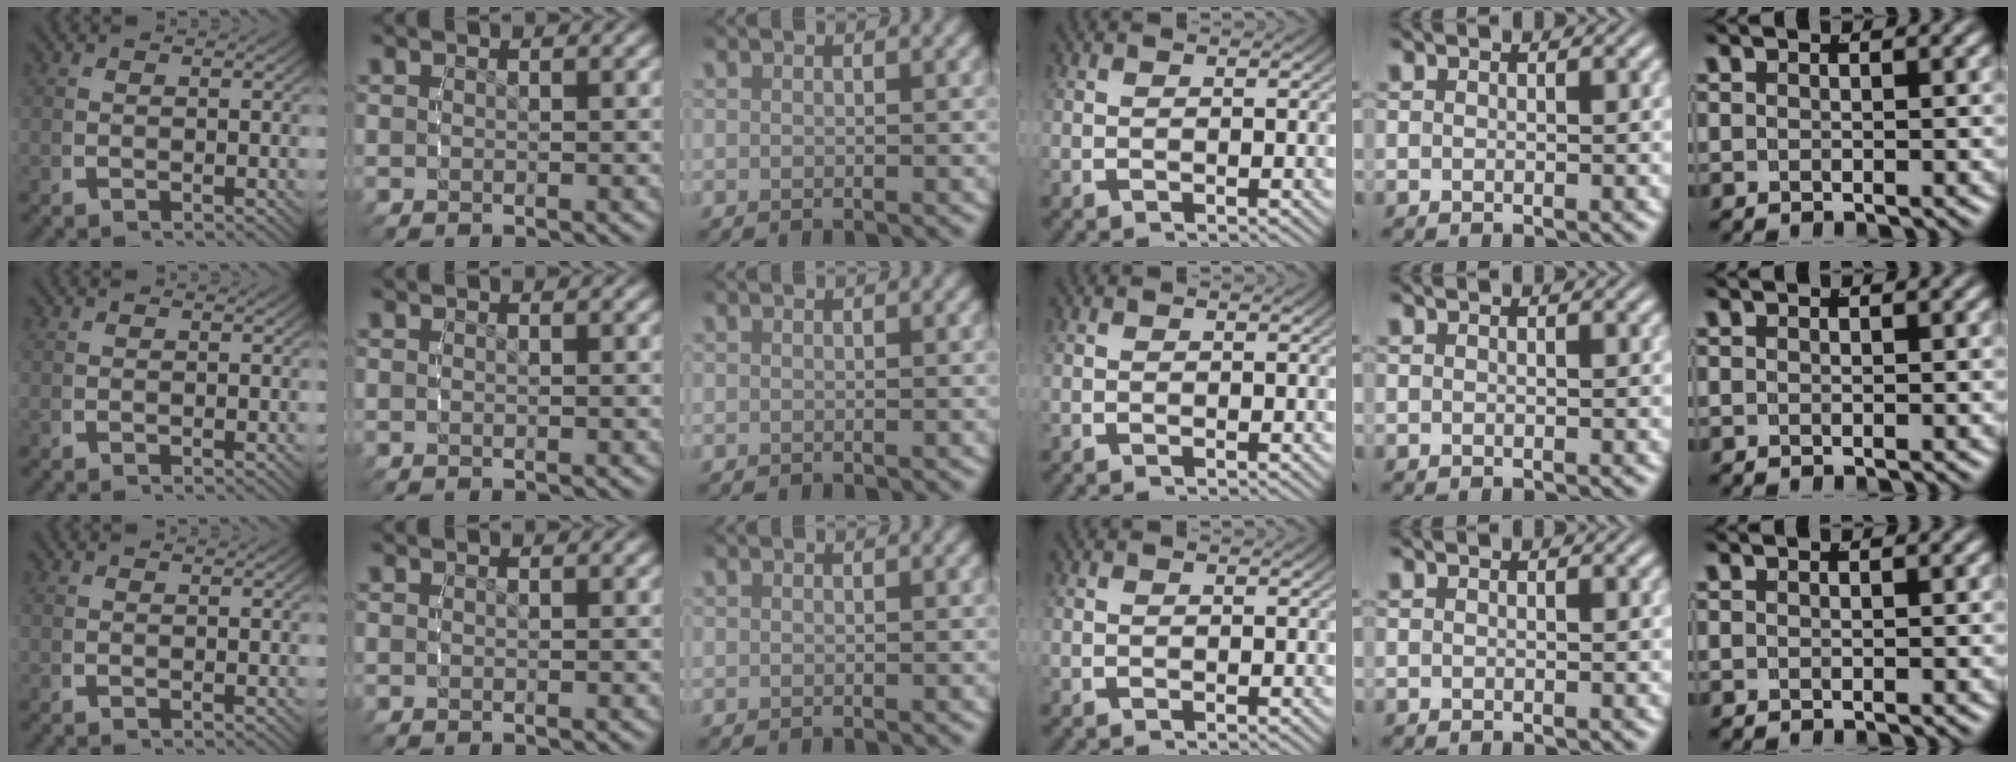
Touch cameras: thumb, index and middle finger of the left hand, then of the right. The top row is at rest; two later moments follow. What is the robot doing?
{"motion": "reach", "object": "paper plate"}